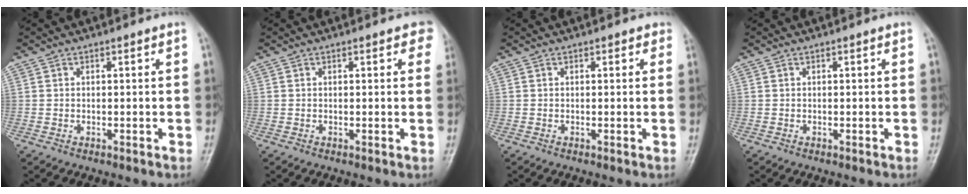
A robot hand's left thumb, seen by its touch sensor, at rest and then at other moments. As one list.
[{"total": 2.6, "force": [1.3, 1.4, 1.8], "torque": [0.003, 0.001, 0.006]}, {"total": 1.1, "force": [0.6, 0.8, 0.5], "torque": [0.011, 0.001, 0.000]}, {"total": 0.0}]